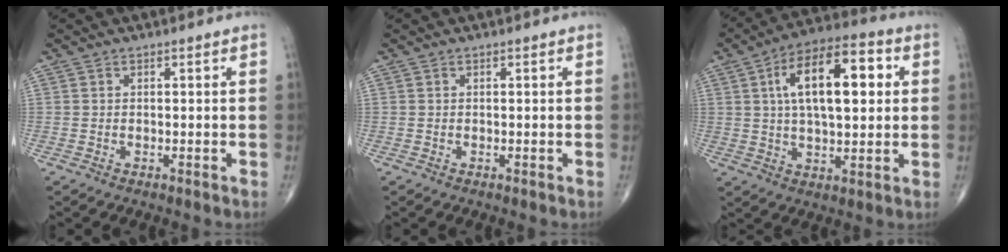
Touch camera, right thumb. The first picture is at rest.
{"total": 0.0}
{"total": 16.9, "force": [3.8, 7.6, 14.7], "torque": [-0.226, 0.015, 0.057]}